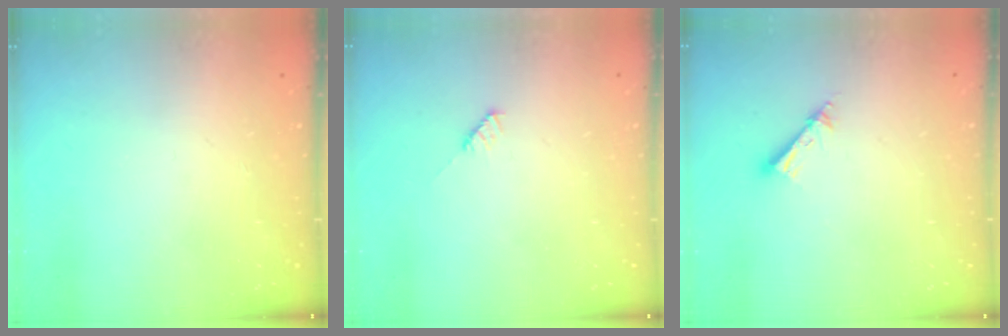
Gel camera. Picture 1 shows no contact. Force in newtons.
{"total": 3.0, "press": 3.0, "slide": 0.2}
{"total": 4.3, "press": 4.3, "slide": 0.3}